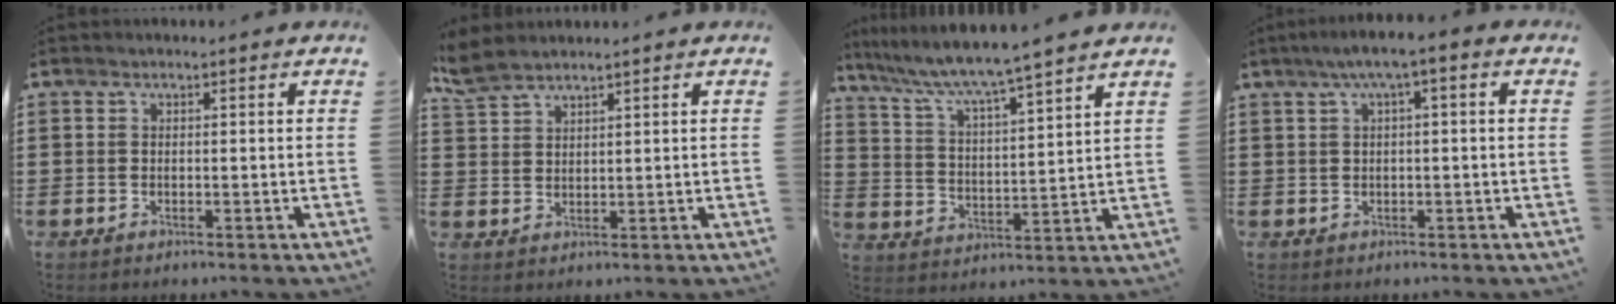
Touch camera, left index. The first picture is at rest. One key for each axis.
{"total": 3.6, "fx": 3.0, "fy": 1.0, "fz": 1.6, "tx": -0.041, "ty": 0.000, "tz": 0.057}
{"total": 5.6, "fx": 5.0, "fy": -1.1, "fz": 2.2, "tx": -0.067, "ty": -0.042, "tz": 0.077}
{"total": 3.1, "fx": 0.0, "fy": 0.2, "fz": 3.1, "tx": -0.055, "ty": 0.004, "tz": -0.005}